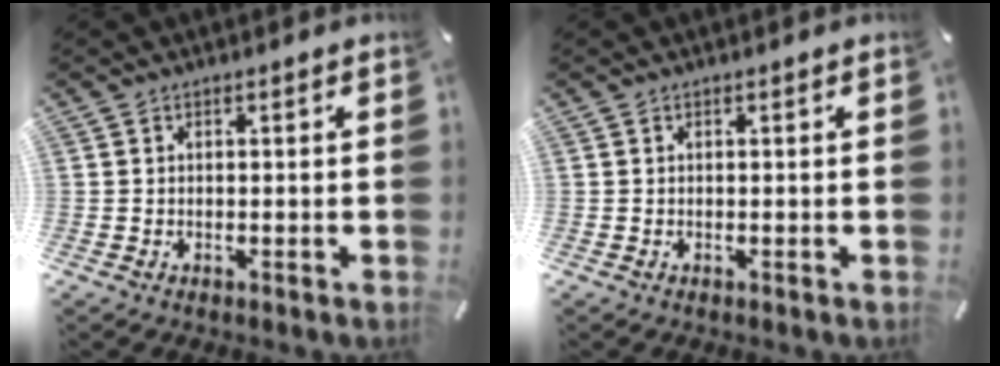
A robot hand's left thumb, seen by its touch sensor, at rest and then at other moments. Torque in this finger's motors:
{"motor_torque": [0.00, 0.00, 0.00, 0.00, 0.00]}